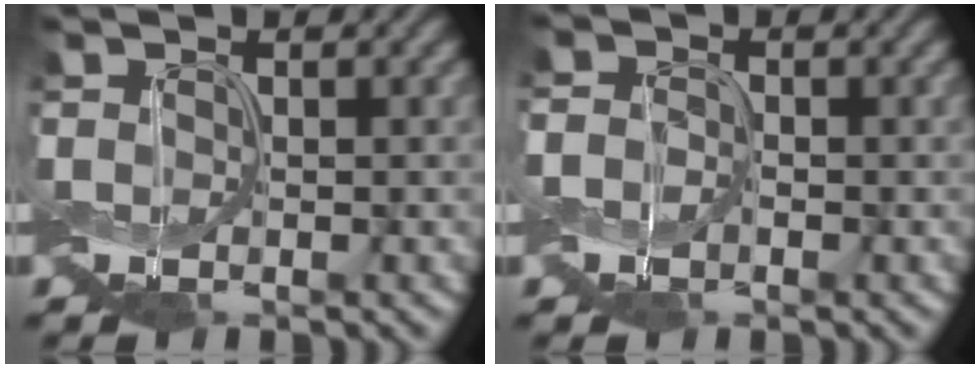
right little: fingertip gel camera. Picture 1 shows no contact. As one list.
[{"total": 2.0, "force": [-0.5, 1.7, 0.8], "torque": [-0.027, 0.006, -0.016]}]